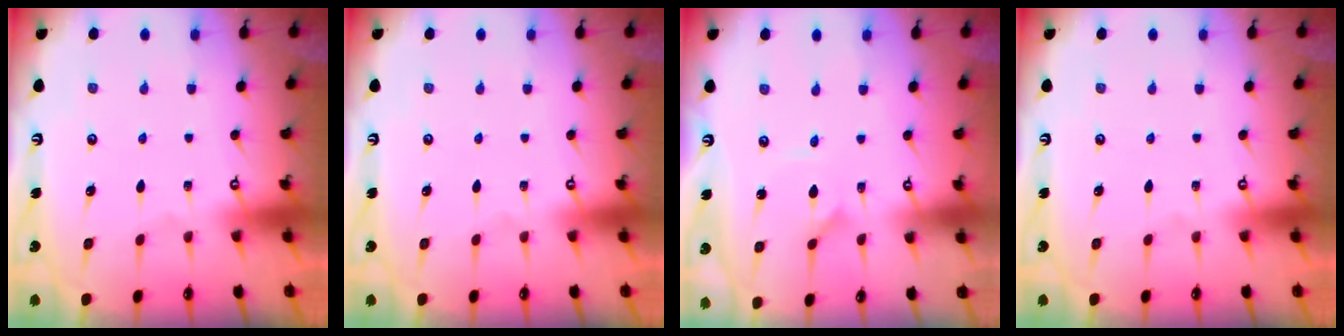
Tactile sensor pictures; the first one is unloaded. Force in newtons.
{"total": 0.0}
{"total": 0.9, "press": 0.9, "slide": 0.0}
{"total": 0.0}